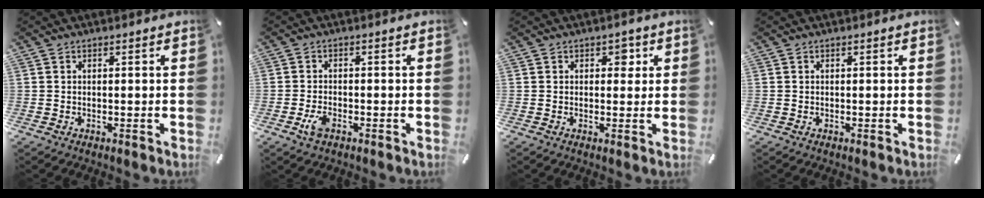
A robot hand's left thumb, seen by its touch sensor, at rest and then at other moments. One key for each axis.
{"total": 3.7, "fx": -1.8, "fy": 1.9, "fz": 2.6, "tx": -0.069, "ty": -0.001, "tz": -0.038}
{"total": 2.8, "fx": 1.0, "fy": 2.0, "fz": 1.7, "tx": -0.005, "ty": -0.005, "tz": 0.007}
{"total": 0.0}